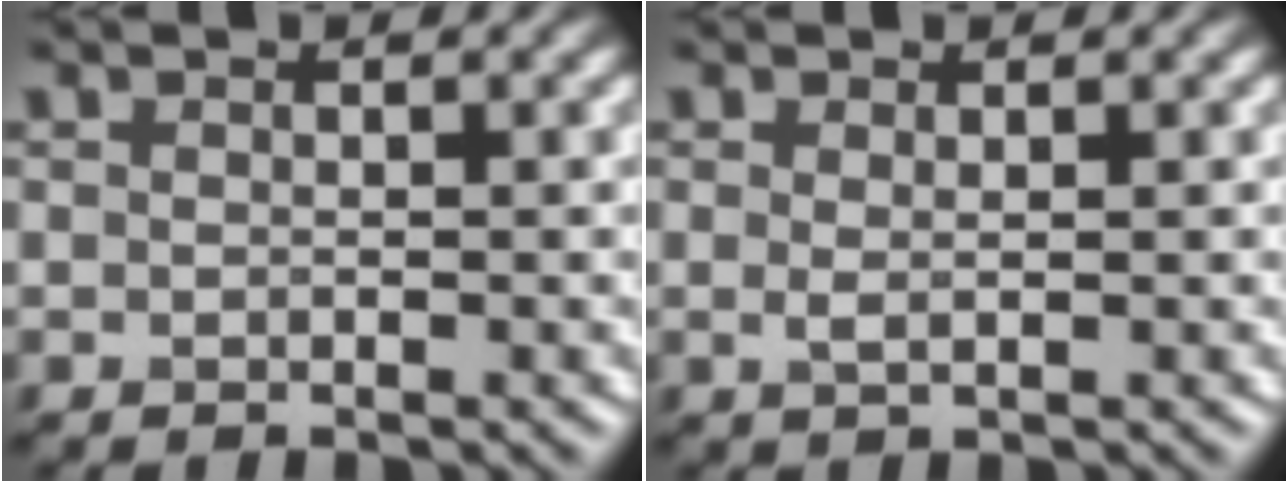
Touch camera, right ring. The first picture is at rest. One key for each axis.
{"total": 0.8, "fx": 0.2, "fy": 0.2, "fz": 0.8, "tx": -0.021, "ty": -0.001, "tz": 0.005}